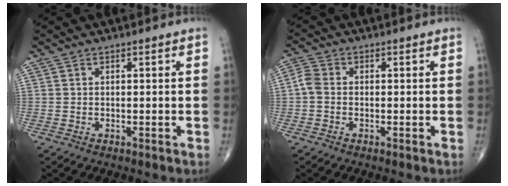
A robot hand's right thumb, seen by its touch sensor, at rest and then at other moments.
{"total": 2.7, "force": [-0.5, 2.0, 1.8], "torque": [-0.039, 0.005, -0.020]}